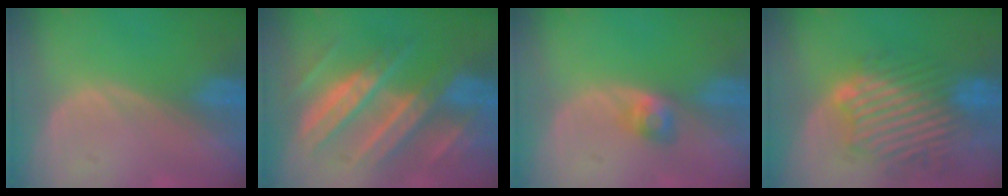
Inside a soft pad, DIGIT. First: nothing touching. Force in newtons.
{"total": 11.1, "press": 11.0, "slide": 1.0}
{"total": 2.6, "press": 2.4, "slide": 1.0}
{"total": 11.0, "press": 10.3, "slide": 4.0}